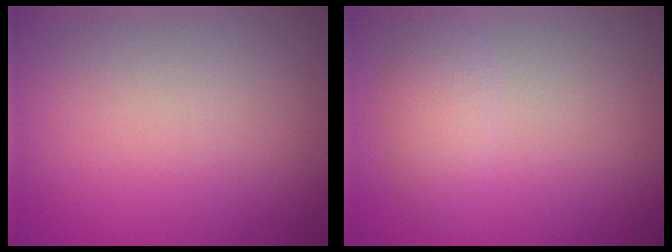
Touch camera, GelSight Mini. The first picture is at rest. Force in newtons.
{"total": 2.5, "press": 2.5, "slide": 0.1}